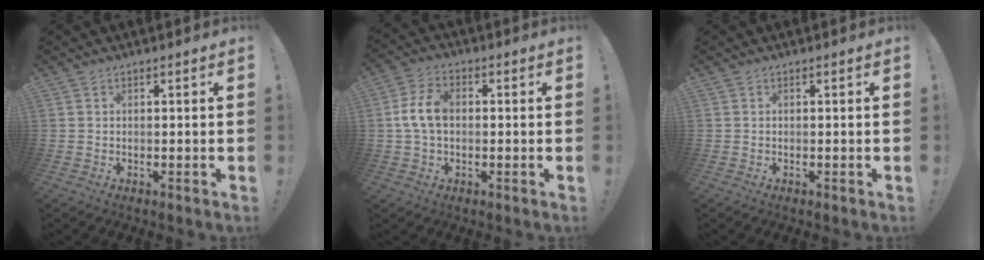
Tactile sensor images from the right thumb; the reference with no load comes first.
{"total": 8.7, "force": [0.3, 5.6, 6.7], "torque": [-0.135, 0.012, 0.009]}
{"total": 0.0}